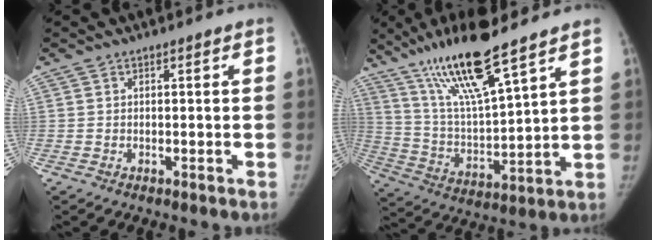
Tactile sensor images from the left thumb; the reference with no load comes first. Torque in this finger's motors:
{"motor_torque": [0.98, -0.18, 1.55, -1.19, 0.49]}